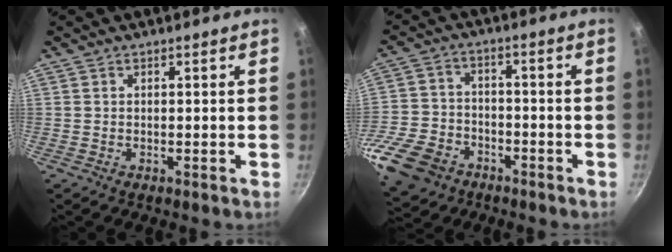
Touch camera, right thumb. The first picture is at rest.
{"total": 16.2, "force": [-7.9, 11.7, 7.8], "torque": [-0.167, 0.032, -0.145]}